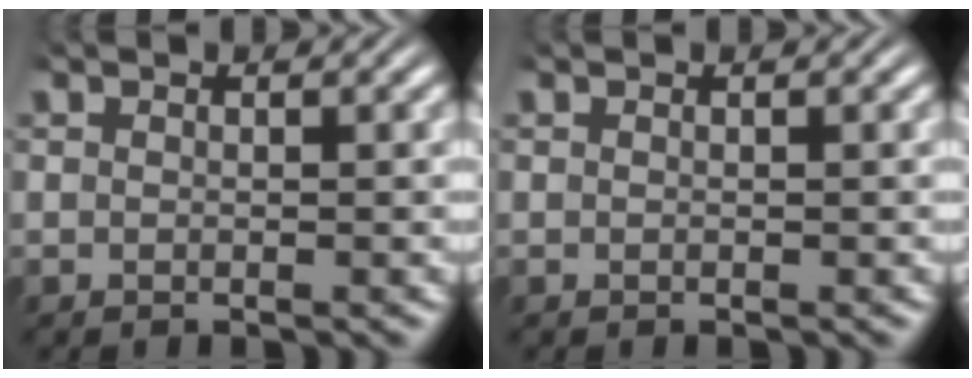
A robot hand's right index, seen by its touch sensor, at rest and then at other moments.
{"total": 0.0}